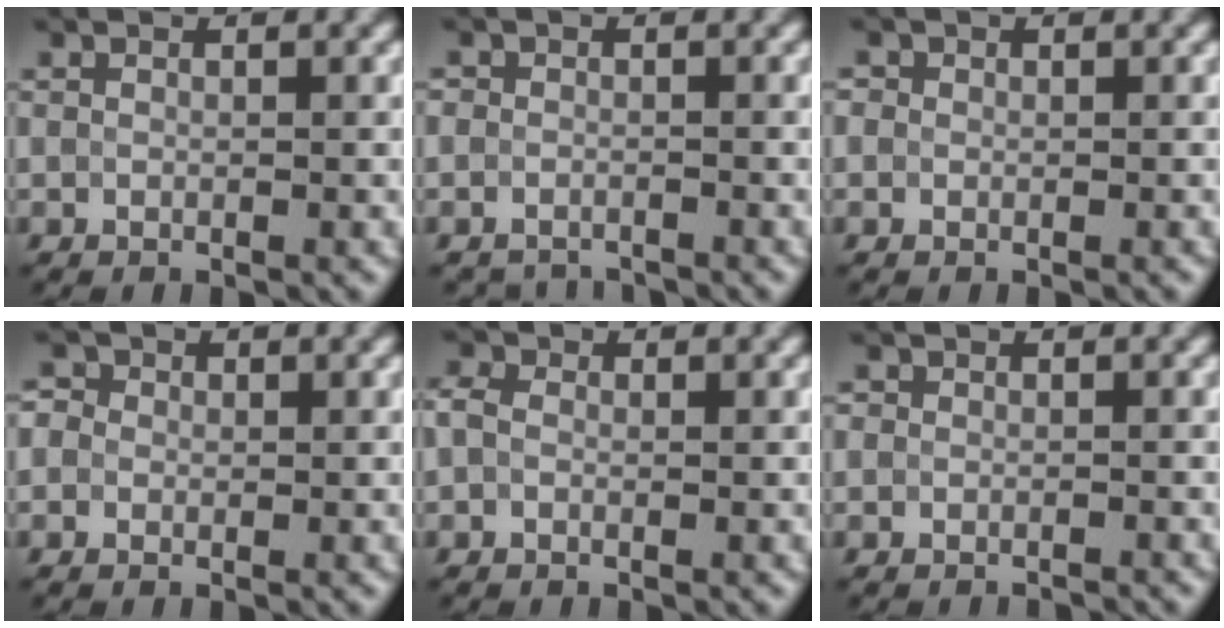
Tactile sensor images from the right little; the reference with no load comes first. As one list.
[{"total": 2.0, "force": [-1.8, 0.9, -0.2], "torque": [0.021, -0.005, -0.036]}, {"total": 0.9, "force": [0.3, 0.9, 0.1], "torque": [0.008, -0.002, -0.002]}, {"total": 2.2, "force": [0.8, 1.9, 0.9], "torque": [0.002, 0.016, -0.015]}, {"total": 1.3, "force": [-0.2, 1.1, 0.7], "torque": [-0.012, 0.003, -0.011]}, {"total": 1.2, "force": [-0.9, 0.7, -0.2], "torque": [0.016, -0.002, -0.016]}]